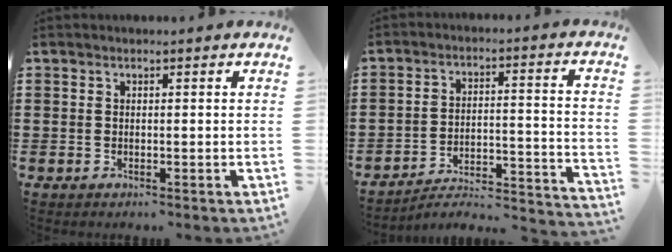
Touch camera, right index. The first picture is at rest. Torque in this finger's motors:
{"motor_torque": [-1.69, -0.45, -1.05, -0.21]}